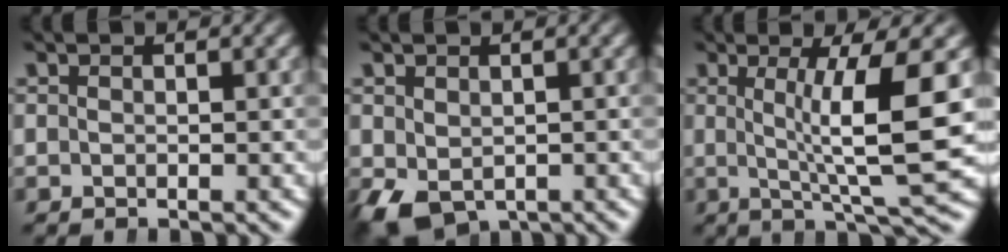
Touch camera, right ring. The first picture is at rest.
{"total": 5.3, "force": [-3.4, 3.2, 2.6], "torque": [-0.057, -0.041, -0.028]}
{"total": 7.5, "force": [1.5, 0.3, 7.3], "torque": [-0.101, -0.002, 0.032]}